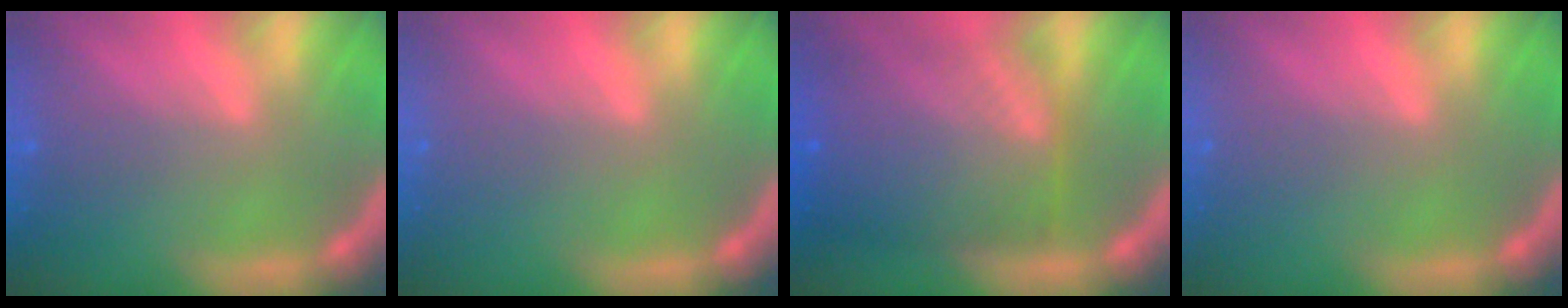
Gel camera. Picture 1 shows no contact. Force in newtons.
{"total": 0.0}
{"total": 9.5}
{"total": 0.0}